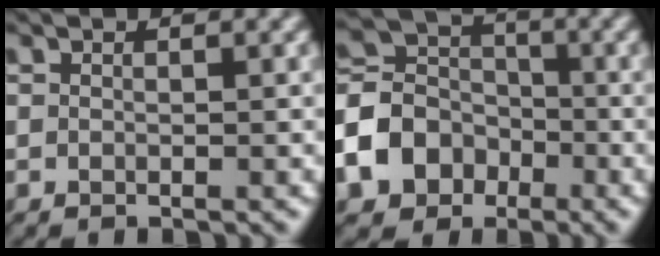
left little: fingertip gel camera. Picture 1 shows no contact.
{"total": 8.1, "force": [-3.6, 6.4, 3.4], "torque": [-0.079, 0.002, -0.091]}